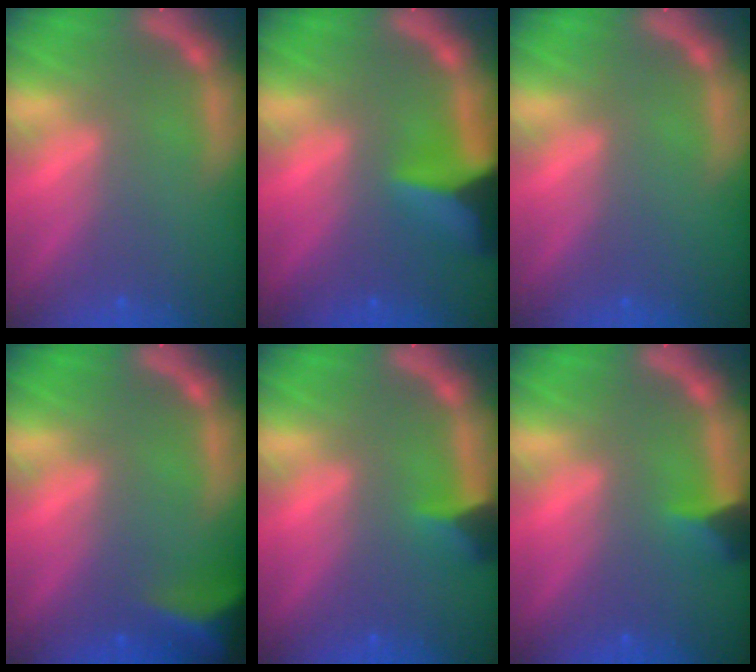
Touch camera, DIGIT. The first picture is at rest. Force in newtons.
{"total": 7.0}
{"total": 0.0}
{"total": 6.5}
{"total": 2.4}
{"total": 2.4}